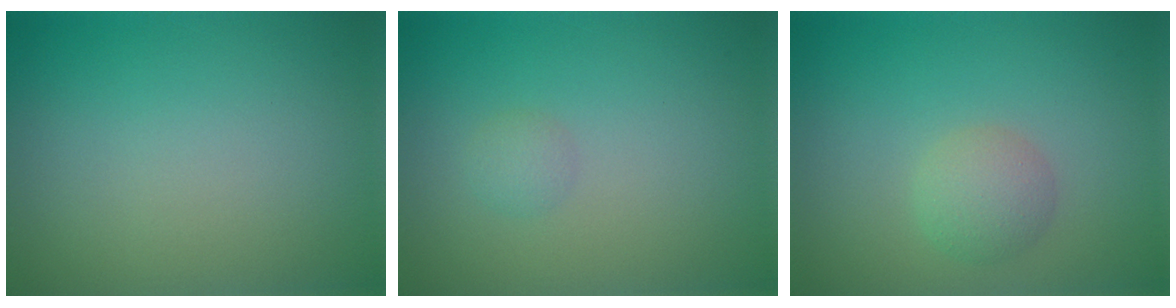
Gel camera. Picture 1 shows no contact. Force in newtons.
{"total": 1.0, "press": 1.0, "slide": 0.1}
{"total": 2.3, "press": 2.3, "slide": 0.1}